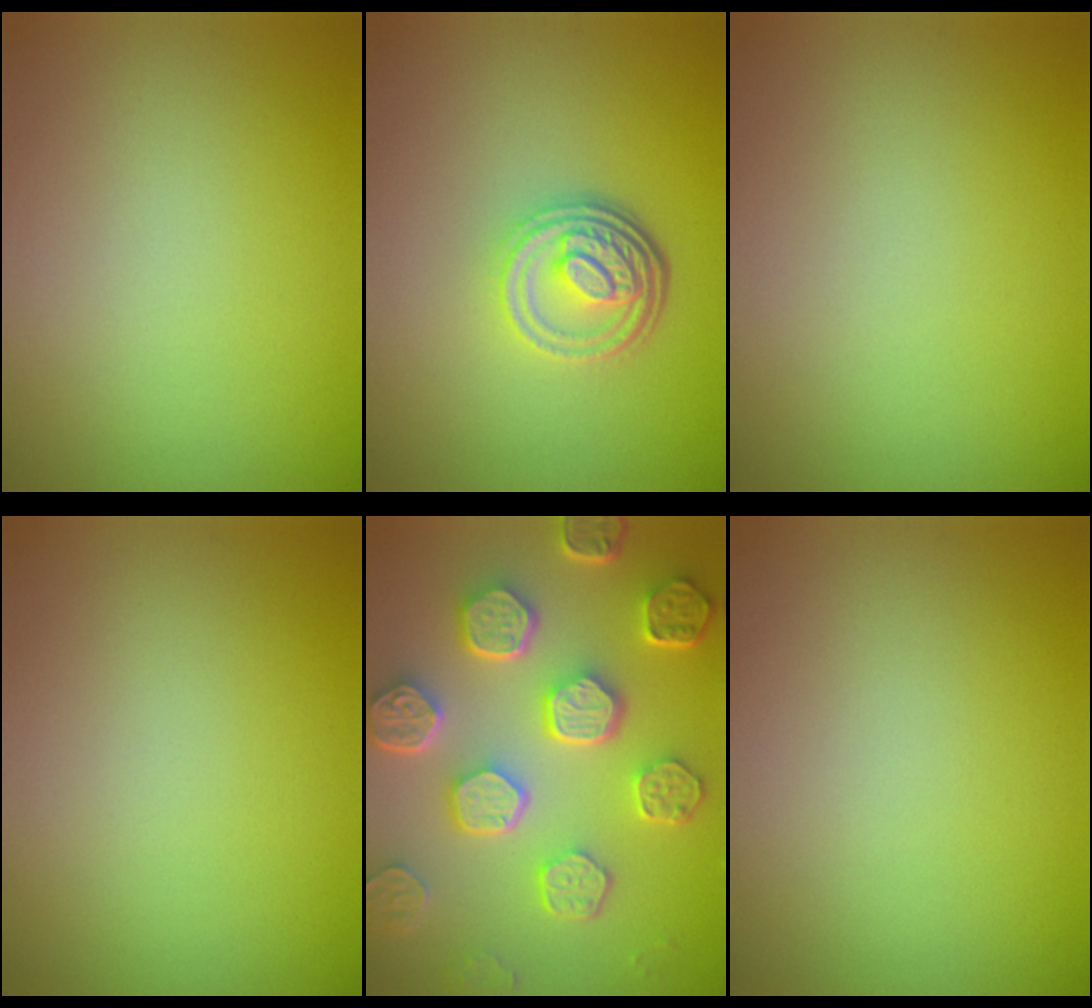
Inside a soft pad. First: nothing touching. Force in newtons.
{"total": 4.8, "press": 3.5, "slide": 3.3}
{"total": 0.0}
{"total": 0.0}
{"total": 8.1, "press": 6.1, "slide": 5.3}
{"total": 0.0}